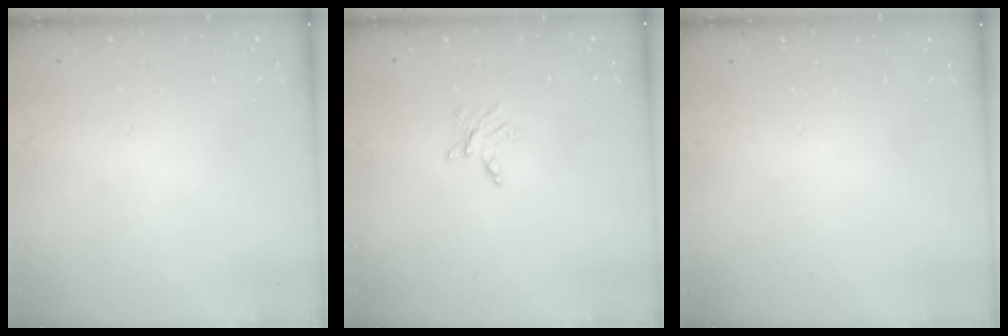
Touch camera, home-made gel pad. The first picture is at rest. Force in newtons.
{"total": 3.5, "press": 3.5, "slide": 0.3}
{"total": 0.0}